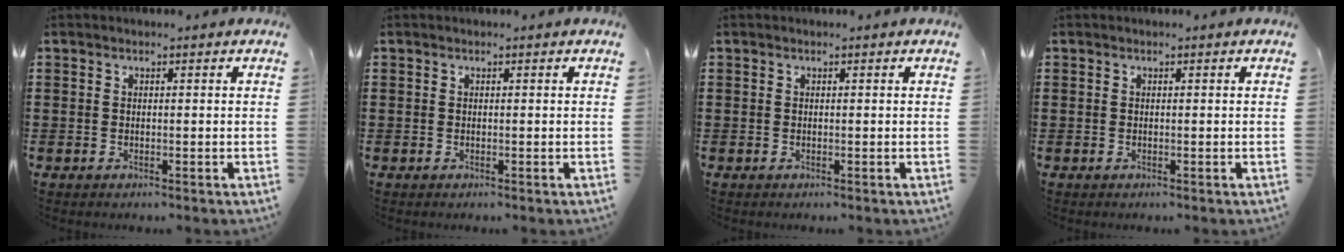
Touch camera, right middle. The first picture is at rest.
{"total": 0.0}
{"total": 0.0}
{"total": 0.0}